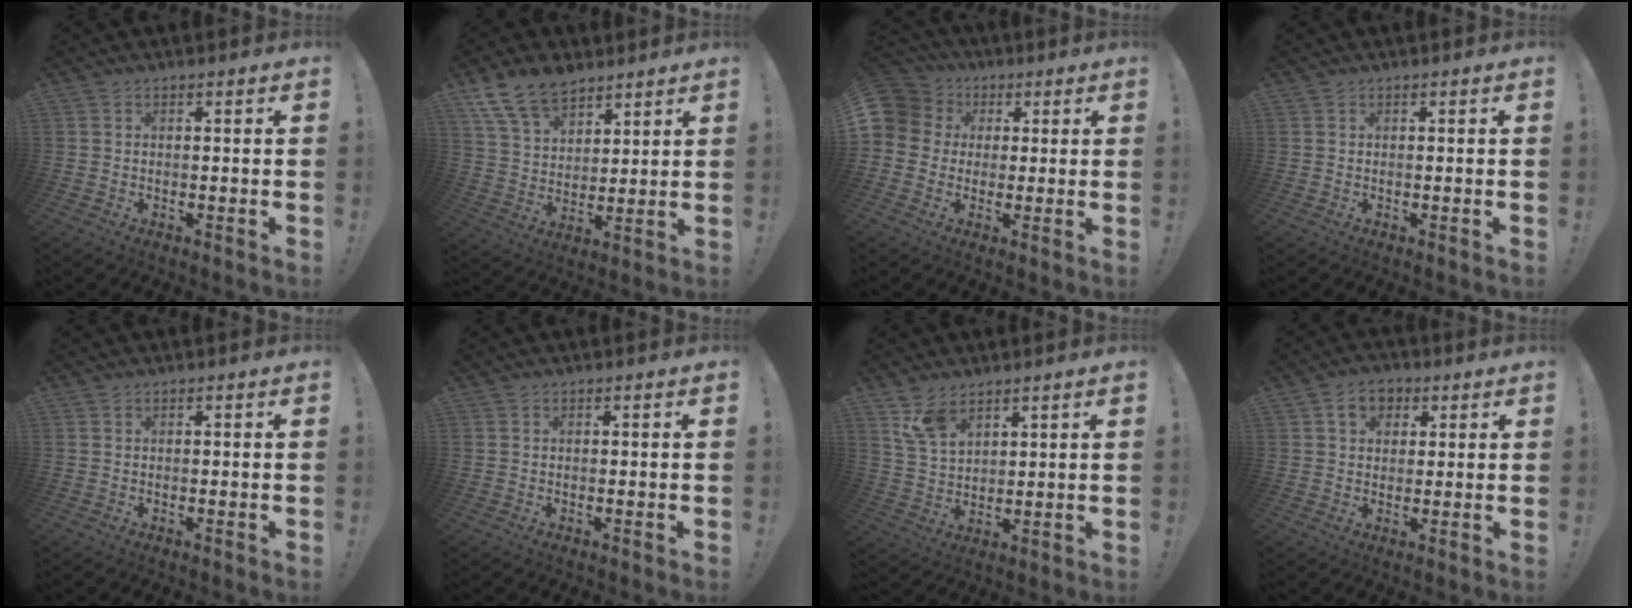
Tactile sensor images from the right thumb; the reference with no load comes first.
{"total": 13.4, "force": [9.6, 7.6, 5.5], "torque": [-0.105, -0.053, 0.184]}
{"total": 8.2, "force": [0.9, 7.7, 2.6], "torque": [-0.059, 0.000, 0.020]}
{"total": 0.0}
{"total": 0.0}
{"total": 0.0}
{"total": 8.2, "force": [5.7, 4.2, 4.3], "torque": [-0.076, -0.027, 0.110]}
{"total": 6.6, "force": [2.7, 5.1, 3.2], "torque": [-0.049, 0.003, 0.051]}